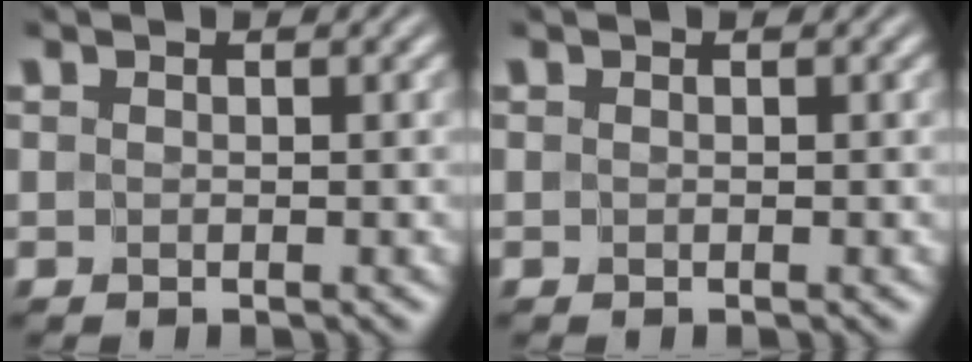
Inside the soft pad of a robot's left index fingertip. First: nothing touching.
{"total": 0.0}